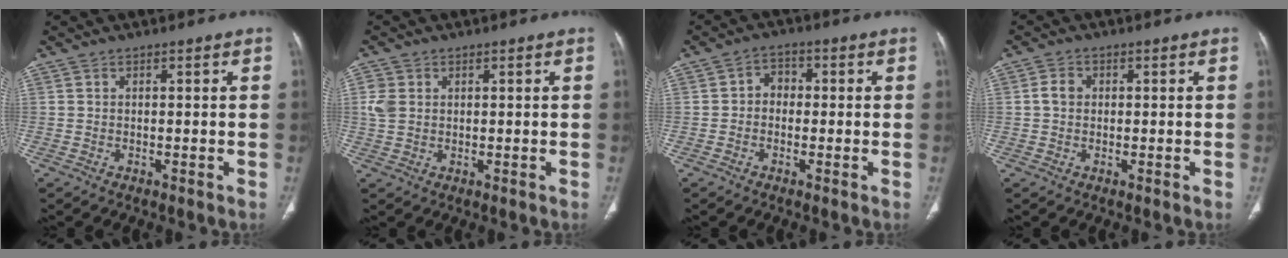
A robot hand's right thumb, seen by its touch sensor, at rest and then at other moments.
{"total": 3.5, "force": [0.7, 2.8, 2.0], "torque": [-0.040, 0.003, 0.017]}
{"total": 3.5, "force": [-0.3, 3.0, 1.9], "torque": [-0.009, 0.017, -0.016]}
{"total": 2.5, "force": [0.2, 2.1, 1.4], "torque": [-0.022, 0.006, 0.000]}